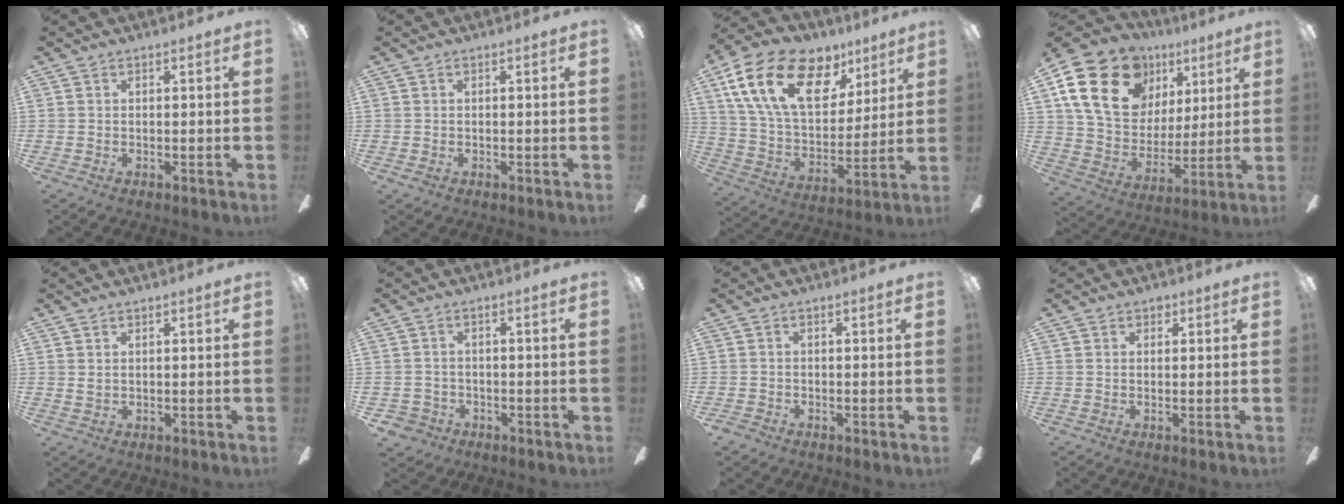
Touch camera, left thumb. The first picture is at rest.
{"total": 0.9, "force": [0.0, 0.6, 0.7], "torque": [-0.013, 0.004, -0.001]}
{"total": 24.2, "force": [11.9, 14.0, 15.8], "torque": [-0.288, -0.043, 0.214]}
{"total": 22.8, "force": [11.2, 16.0, 11.7], "torque": [-0.218, -0.046, 0.210]}
{"total": 1.1, "force": [0.7, 0.6, 0.6], "torque": [-0.014, 0.001, 0.013]}
{"total": 3.2, "force": [-1.4, 2.8, 0.7], "torque": [-0.035, 0.002, -0.034]}
{"total": 1.3, "force": [-0.7, 0.8, 0.6], "torque": [-0.019, 0.002, -0.017]}
{"total": 1.4, "force": [0.8, 1.0, 0.6], "torque": [-0.005, 0.000, 0.013]}